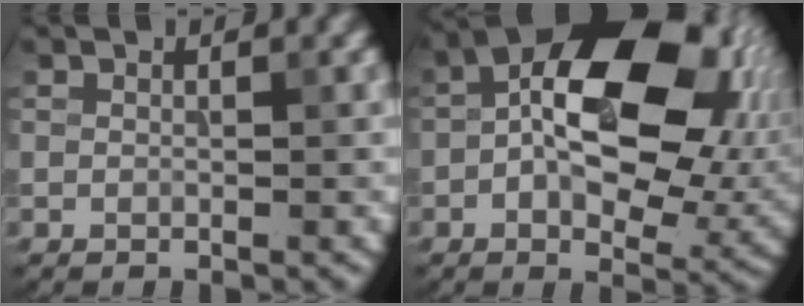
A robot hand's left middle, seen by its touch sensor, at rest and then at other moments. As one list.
[{"total": 15.5, "force": [0.7, 8.4, 13.0], "torque": [-0.184, 0.023, 0.004]}]